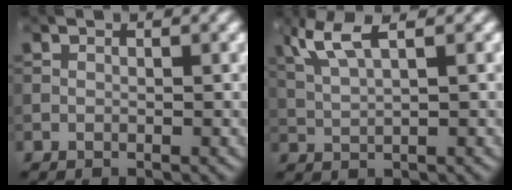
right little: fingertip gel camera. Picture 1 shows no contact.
{"total": 3.8, "force": [2.0, 0.9, 3.1], "torque": [-0.069, 0.008, 0.044]}